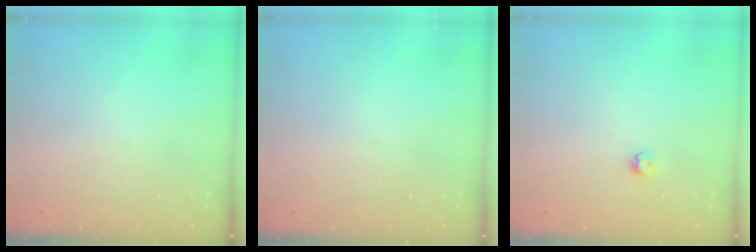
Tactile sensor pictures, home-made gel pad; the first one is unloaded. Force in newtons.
{"total": 0.0}
{"total": 3.8, "press": 3.8, "slide": 0.5}